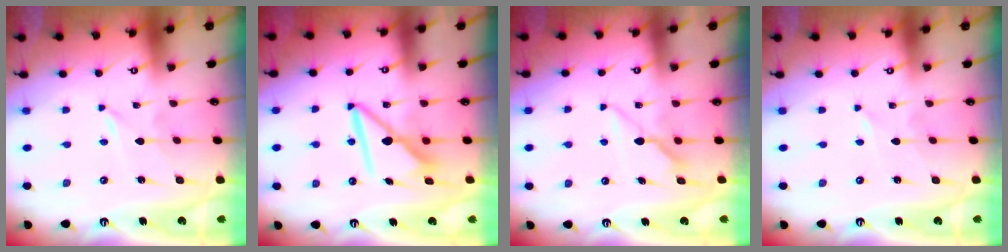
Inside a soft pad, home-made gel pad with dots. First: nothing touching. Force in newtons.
{"total": 9.9, "press": 9.9, "slide": 0.7}
{"total": 8.4, "press": 8.4, "slide": 0.3}
{"total": 0.6, "press": 0.6, "slide": 0.1}